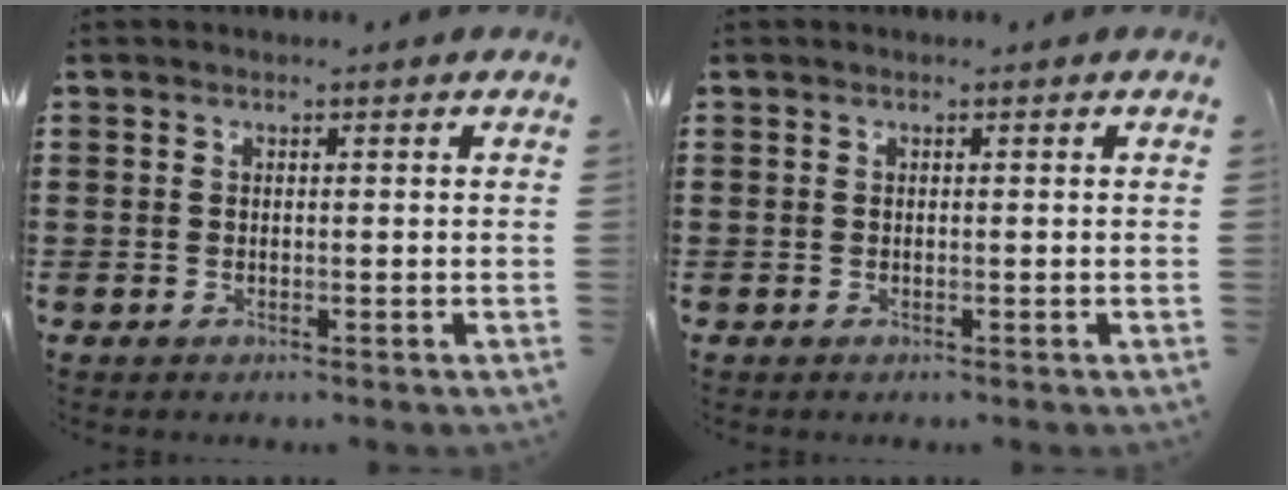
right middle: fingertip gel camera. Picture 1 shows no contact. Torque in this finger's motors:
{"motor_torque": [-1.83, -0.31, -0.03, -0.01]}